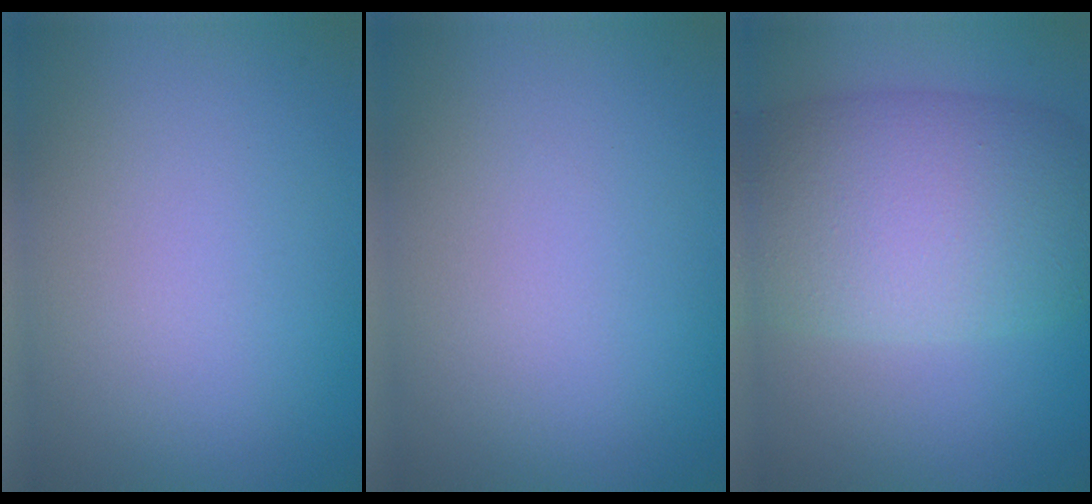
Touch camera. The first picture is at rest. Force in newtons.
{"total": 0.0}
{"total": 10.3, "press": 10.3, "slide": 0.4}